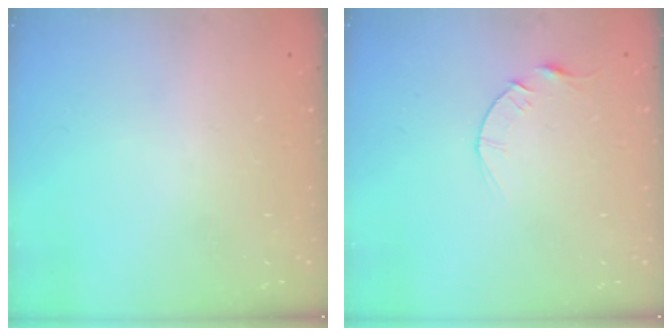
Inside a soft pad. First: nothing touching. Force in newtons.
{"total": 3.9, "press": 3.9, "slide": 0.5}